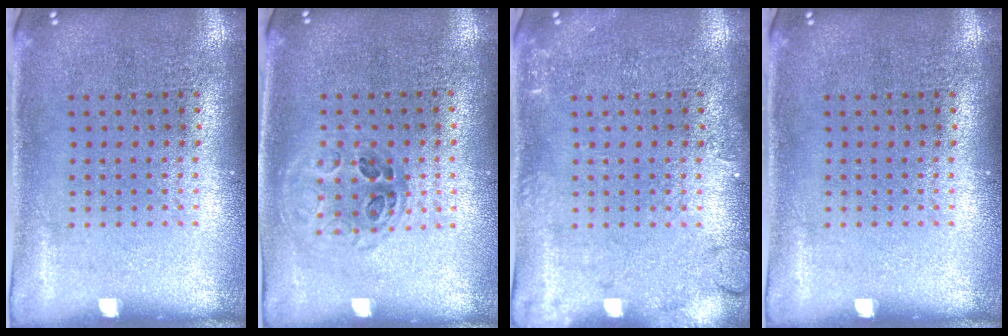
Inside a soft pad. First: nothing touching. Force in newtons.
{"total": 1.0, "press": 0.9, "slide": 0.3}
{"total": 1.9, "press": 1.8, "slide": 0.2}
{"total": 0.0}